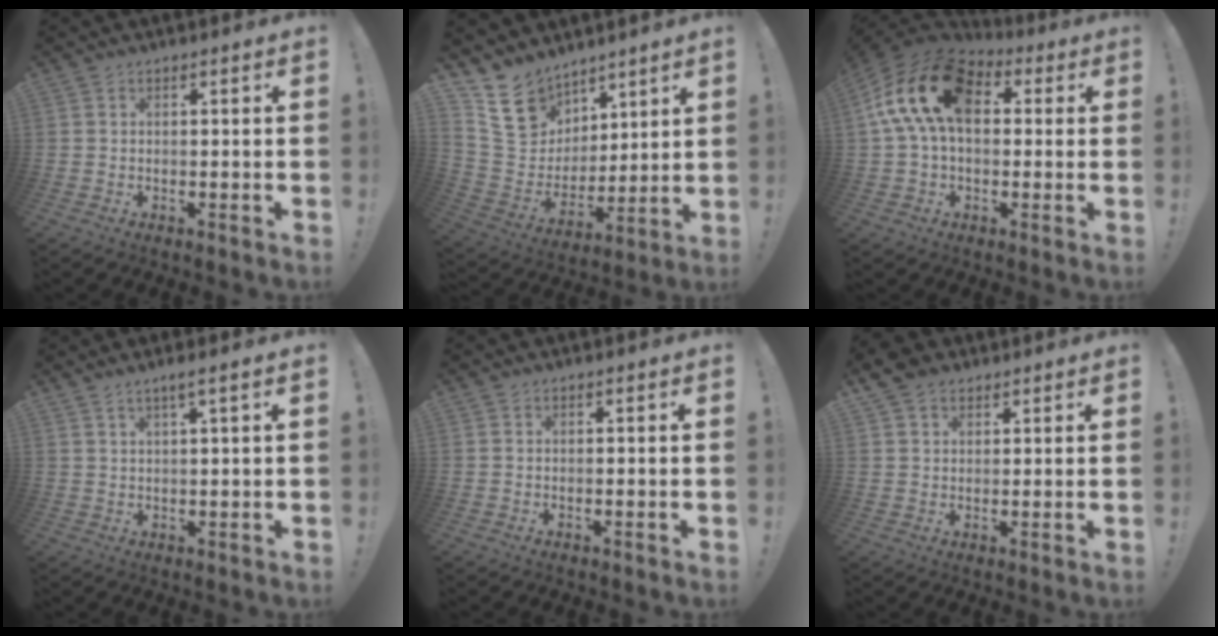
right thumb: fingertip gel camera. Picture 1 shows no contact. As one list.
[{"total": 15.2, "force": [10.1, 10.8, 3.7], "torque": [-0.061, -0.063, 0.202]}, {"total": 19.1, "force": [4.6, 11.7, 14.4], "torque": [-0.263, 0.009, 0.084]}, {"total": 3.1, "force": [1.9, 0.1, 2.5], "torque": [-0.049, -0.005, 0.032]}, {"total": 0.0}, {"total": 5.5, "force": [3.5, 3.7, 2.1], "torque": [-0.027, -0.013, 0.066]}]